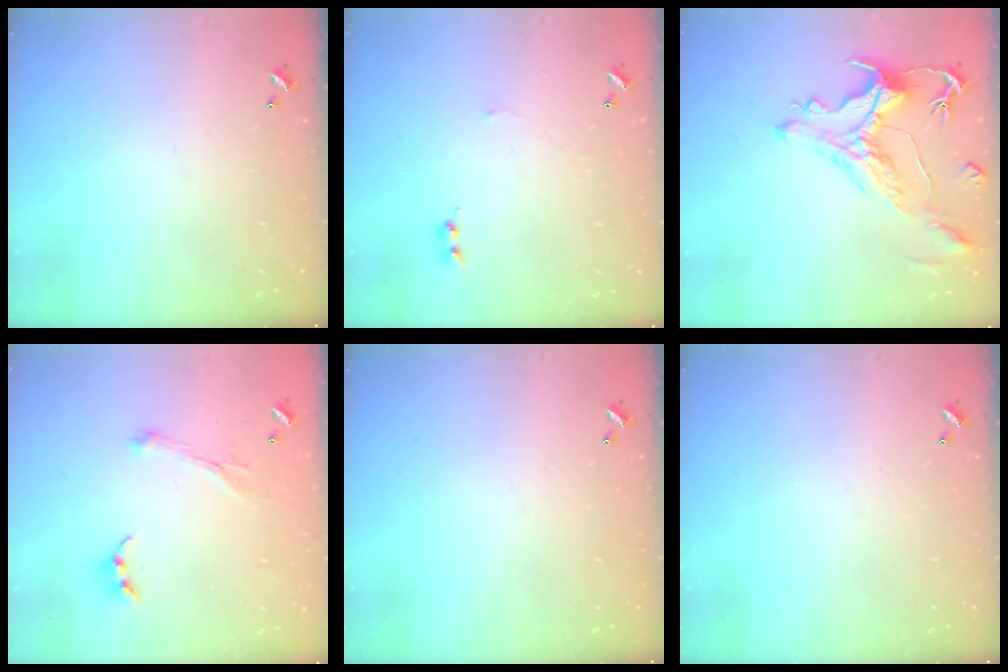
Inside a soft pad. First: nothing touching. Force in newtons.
{"total": 1.5, "press": 1.5, "slide": 0.5}
{"total": 2.2, "press": 1.7, "slide": 1.4}
{"total": 0.9, "press": 0.4, "slide": 0.8}
{"total": 0.0}
{"total": 0.0}